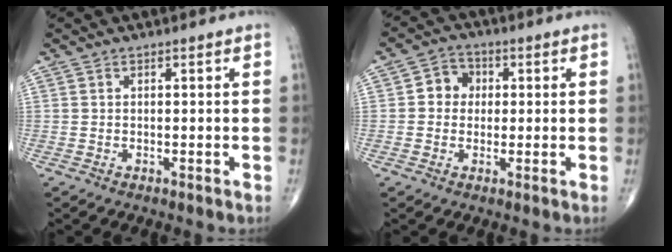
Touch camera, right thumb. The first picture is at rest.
{"total": 4.9, "force": [0.5, 4.3, 2.2], "torque": [-0.012, 0.011, -0.002]}